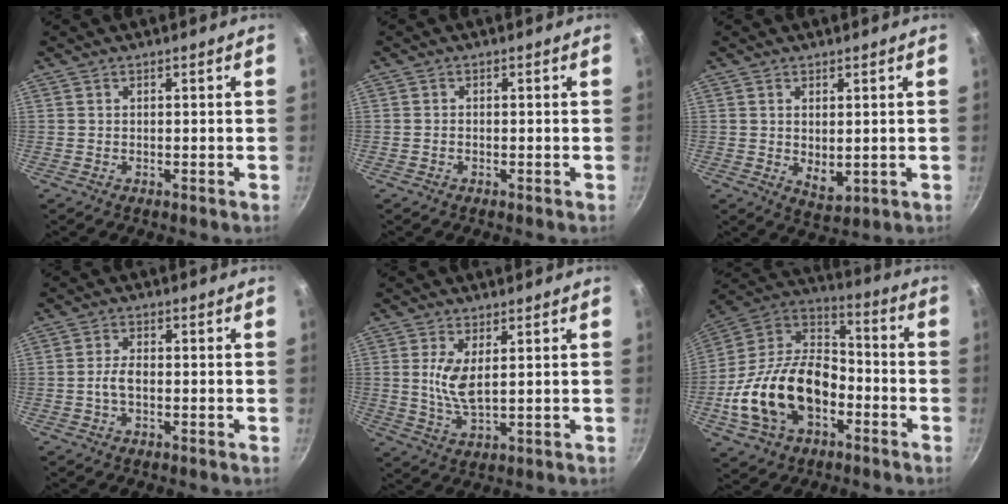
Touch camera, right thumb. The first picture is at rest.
{"total": 0.5, "force": [-0.4, 0.3, 0.2], "torque": [-0.007, 0.002, -0.009]}
{"total": 4.5, "force": [0.4, 2.4, 3.8], "torque": [-0.056, -0.016, 0.014]}
{"total": 3.1, "force": [-0.8, 1.4, 2.6], "torque": [-0.051, 0.014, -0.017]}
{"total": 6.1, "force": [1.5, 2.4, 5.5], "torque": [-0.107, -0.015, 0.034]}
{"total": 23.1, "force": [-7.1, 14.7, 16.3], "torque": [-0.281, 0.054, -0.137]}